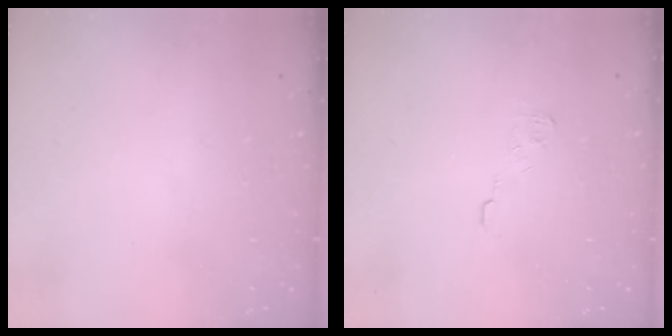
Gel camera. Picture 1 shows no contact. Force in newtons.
{"total": 5.0, "press": 4.9, "slide": 0.7}